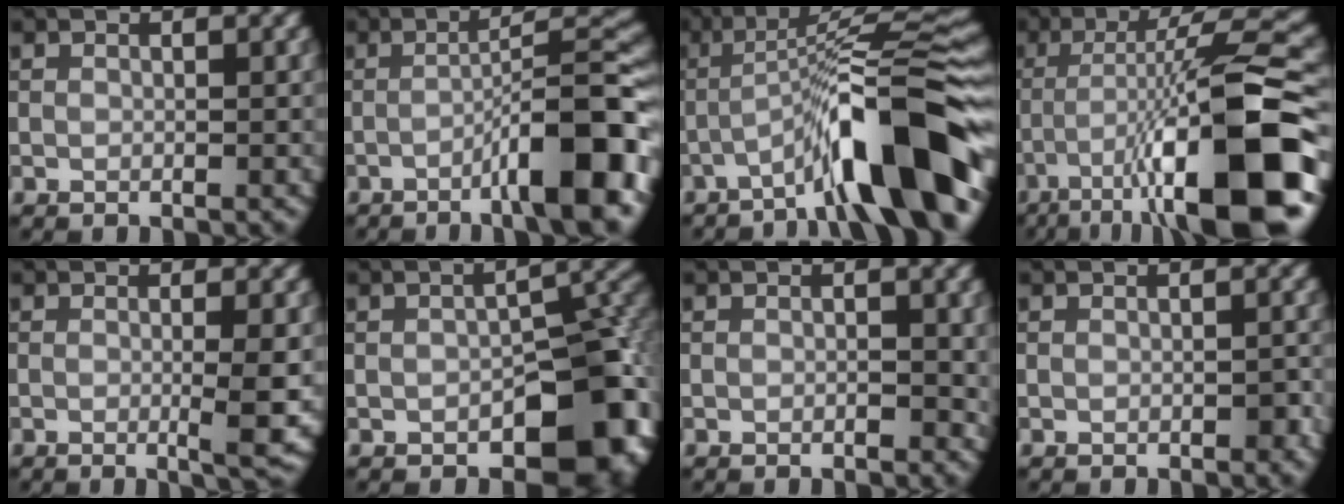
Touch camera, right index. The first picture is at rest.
{"total": 9.5, "force": [-4.0, 1.6, 8.4], "torque": [-0.109, 0.019, -0.066]}
{"total": 10.7, "force": [-5.7, 1.4, 9.0], "torque": [-0.128, 0.027, -0.097]}
{"total": 14.1, "force": [-6.3, 2.9, 12.3], "torque": [-0.200, 0.005, -0.096]}
{"total": 3.8, "force": [-0.4, 0.6, 3.7], "torque": [-0.052, -0.007, -0.006]}
{"total": 9.7, "force": [-4.0, 5.3, 7.0], "torque": [-0.069, -0.009, -0.052]}
{"total": 1.1, "force": [-0.2, 0.5, 0.9], "torque": [-0.013, 0.001, -0.002]}
{"total": 0.9, "force": [-0.3, 0.4, 0.7], "torque": [-0.012, 0.001, -0.002]}